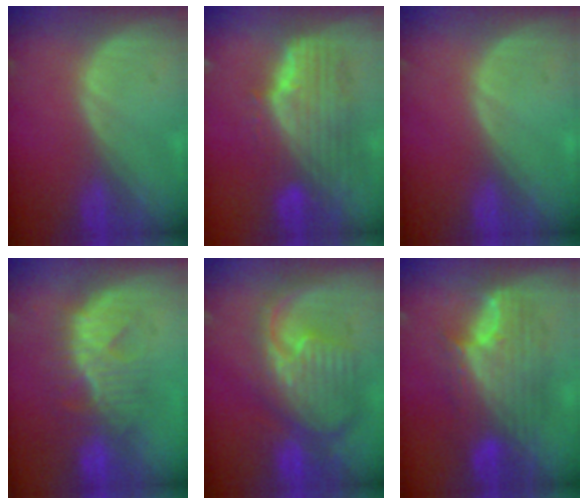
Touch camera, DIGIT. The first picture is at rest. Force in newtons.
{"total": 9.8, "press": 8.6, "slide": 4.8}
{"total": 0.0}
{"total": 9.0, "press": 8.6, "slide": 2.5}
{"total": 11.6, "press": 10.1, "slide": 5.8}
{"total": 9.8, "press": 9.8, "slide": 0.6}